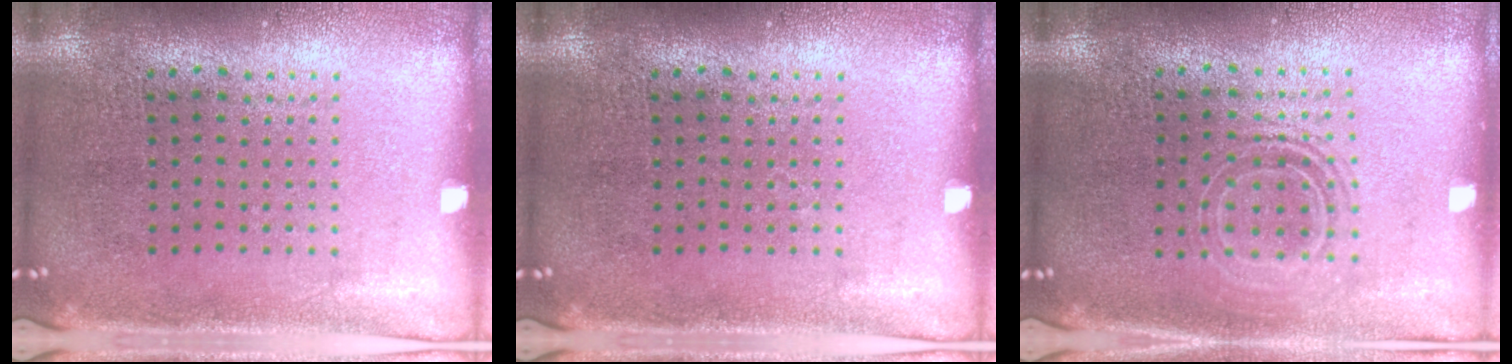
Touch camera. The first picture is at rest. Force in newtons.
{"total": 0.0}
{"total": 1.6, "press": 1.3, "slide": 0.9}